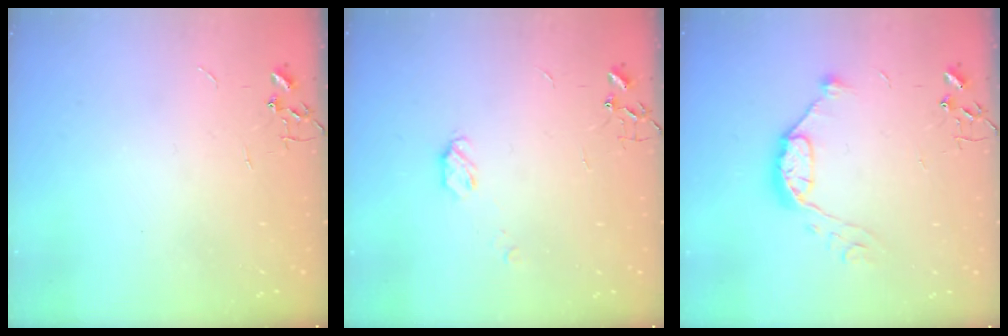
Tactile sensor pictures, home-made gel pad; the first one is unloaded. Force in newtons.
{"total": 4.8, "press": 4.8, "slide": 0.4}
{"total": 10.2, "press": 10.2, "slide": 1.0}